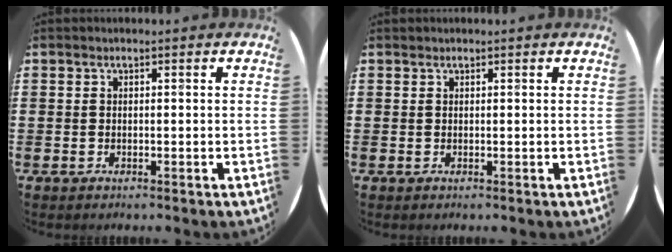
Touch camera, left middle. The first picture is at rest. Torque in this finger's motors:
{"motor_torque": [-0.16, 0.02, -0.03, 0.01]}